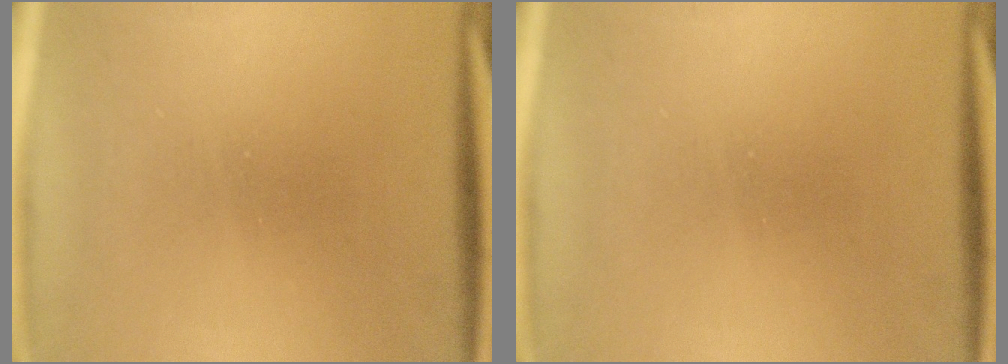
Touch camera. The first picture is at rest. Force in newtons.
{"total": 0.0}